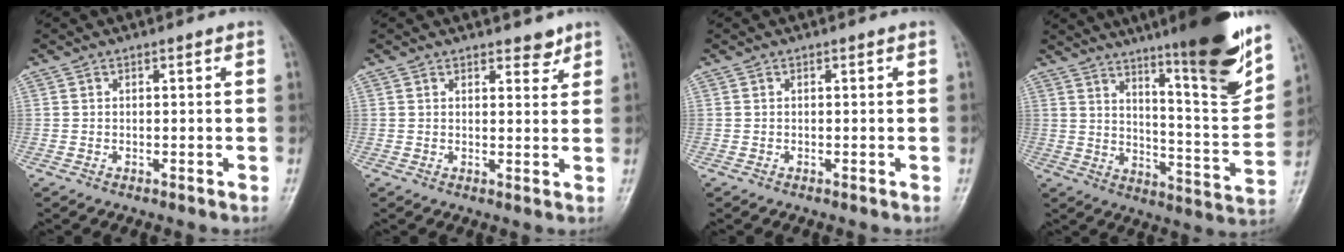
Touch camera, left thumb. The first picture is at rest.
{"total": 2.9, "force": [2.3, 1.3, 1.2], "torque": [0.000, -0.015, 0.031]}
{"total": 0.0}
{"total": 20.4, "force": [13.4, 2.8, 15.2], "torque": [-0.186, -0.079, 0.205]}